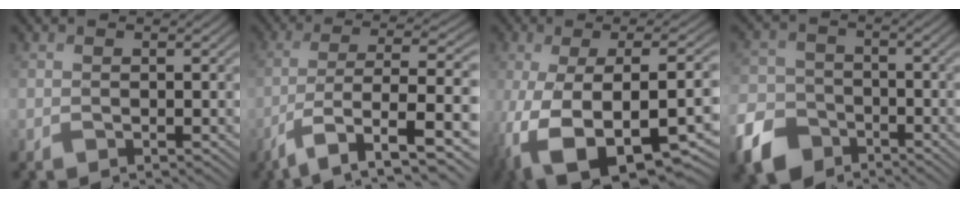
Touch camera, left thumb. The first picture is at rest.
{"total": 9.5, "force": [-2.5, 3.7, 8.4], "torque": [-0.160, -0.008, -0.045]}
{"total": 15.7, "force": [-6.1, 7.2, 12.5], "torque": [-0.258, -0.045, -0.071]}
{"total": 8.1, "force": [-4.9, 5.6, 3.0], "torque": [-0.082, -0.017, -0.112]}